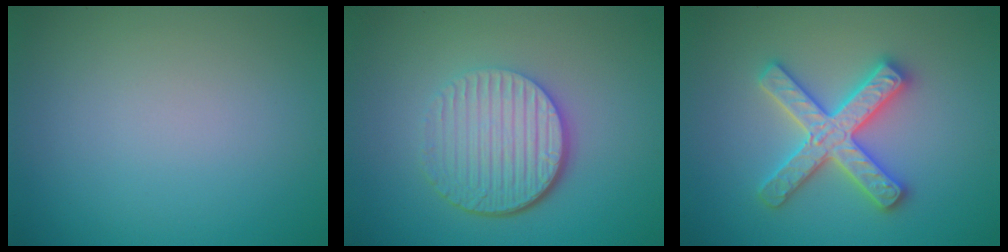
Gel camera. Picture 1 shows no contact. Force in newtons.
{"total": 6.0, "press": 4.2, "slide": 4.3}
{"total": 5.0, "press": 4.9, "slide": 0.8}